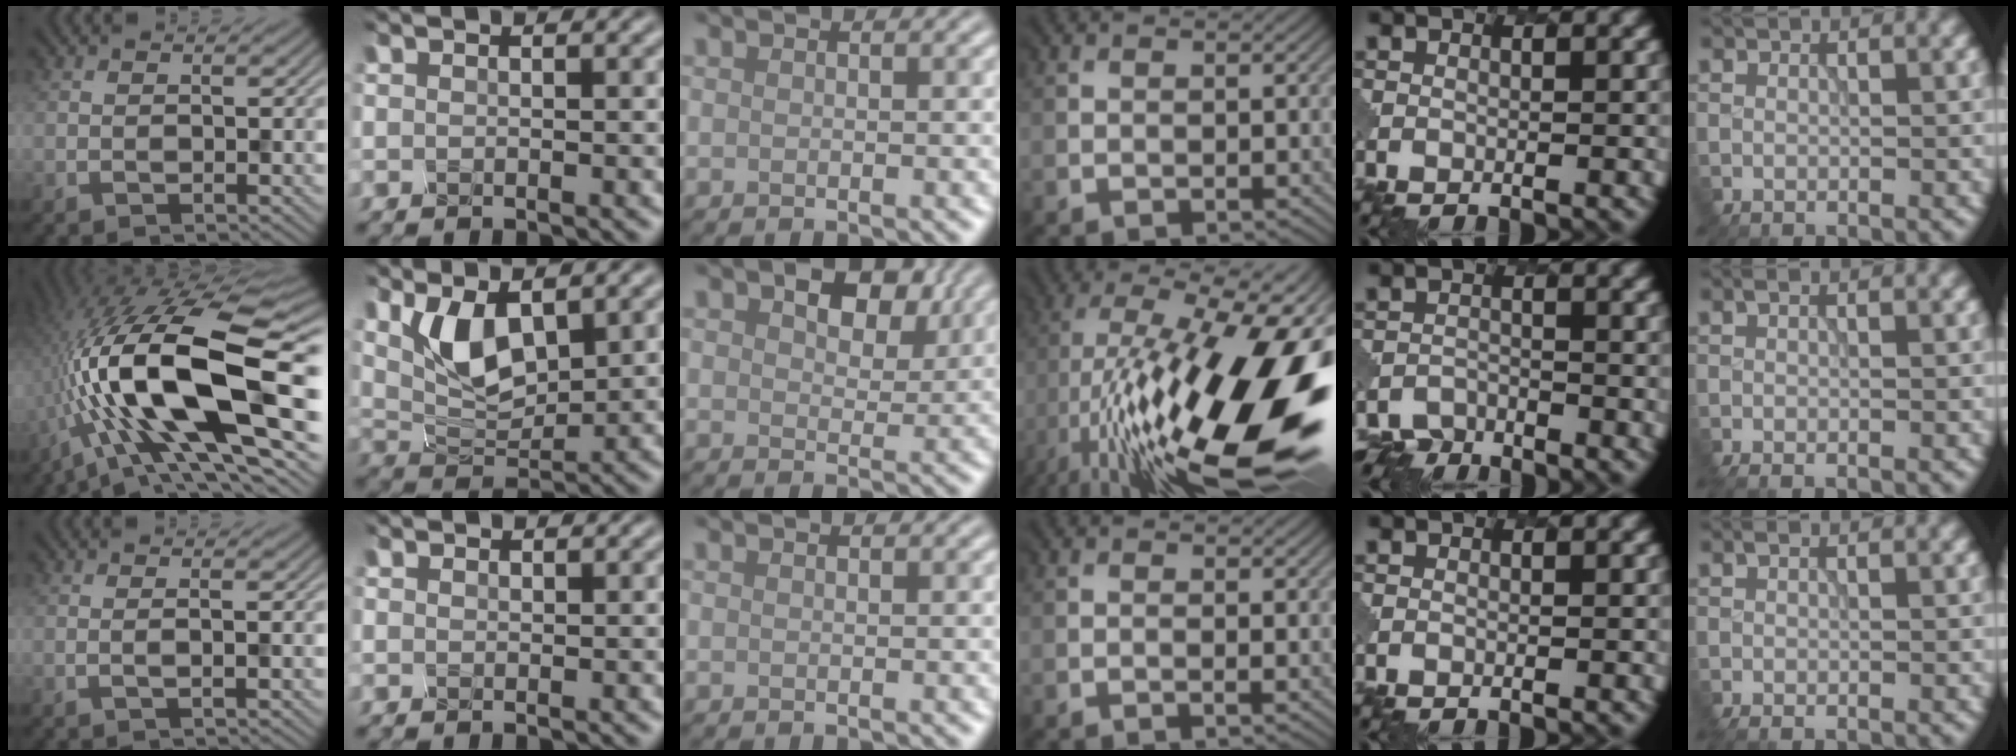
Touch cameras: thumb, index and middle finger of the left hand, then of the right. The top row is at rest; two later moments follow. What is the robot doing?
{"motion": "disassemble", "object": "battery cover"}